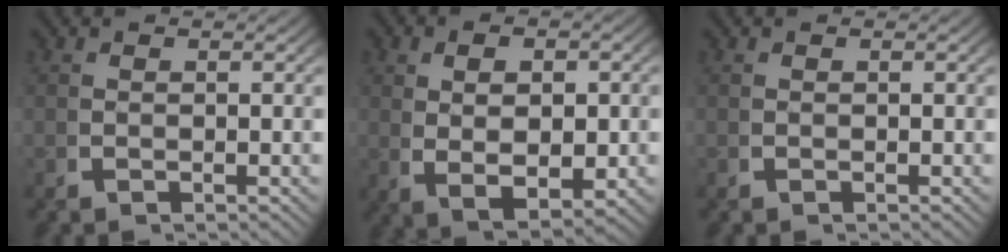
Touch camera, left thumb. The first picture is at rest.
{"total": 6.6, "force": [-0.4, 4.1, 5.1], "torque": [-0.111, -0.030, 0.013]}
{"total": 0.0}